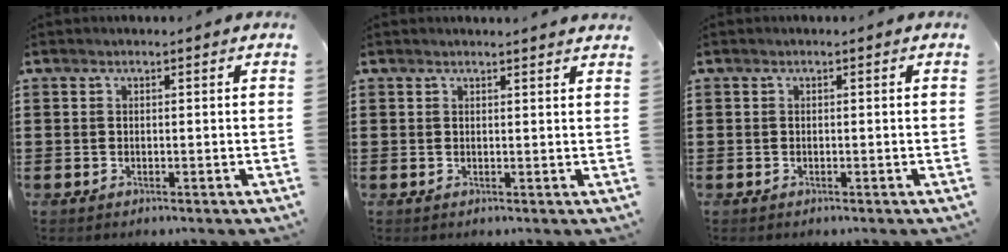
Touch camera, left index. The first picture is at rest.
{"total": 1.4, "force": [1.3, -0.2, 0.3], "torque": [-0.008, -0.002, 0.026]}
{"total": 0.0}